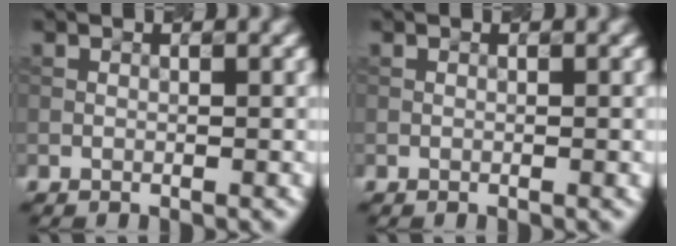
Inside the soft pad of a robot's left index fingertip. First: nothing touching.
{"total": 0.0}